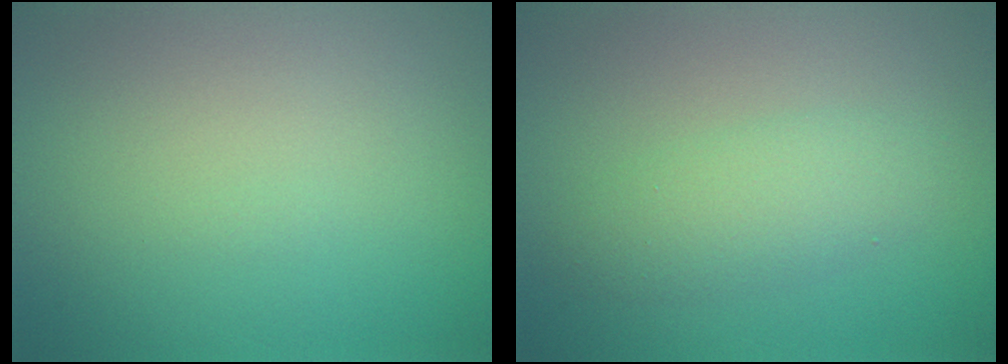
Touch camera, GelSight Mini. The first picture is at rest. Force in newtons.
{"total": 2.8, "press": 2.8, "slide": 0.1}